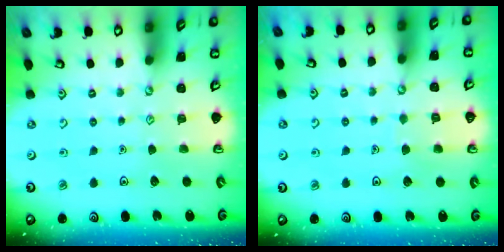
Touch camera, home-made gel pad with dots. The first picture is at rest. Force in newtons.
{"total": 4.7, "press": 4.7, "slide": 0.4}